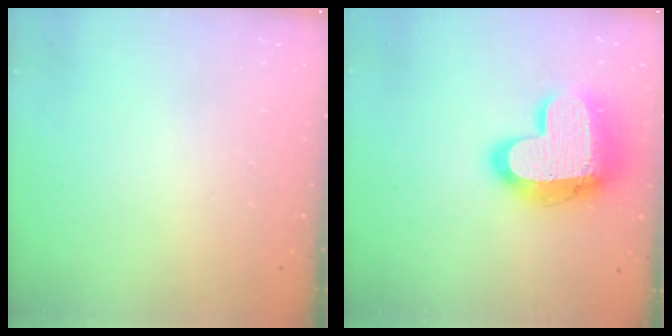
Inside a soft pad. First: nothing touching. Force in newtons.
{"total": 18.9, "press": 18.8, "slide": 1.5}